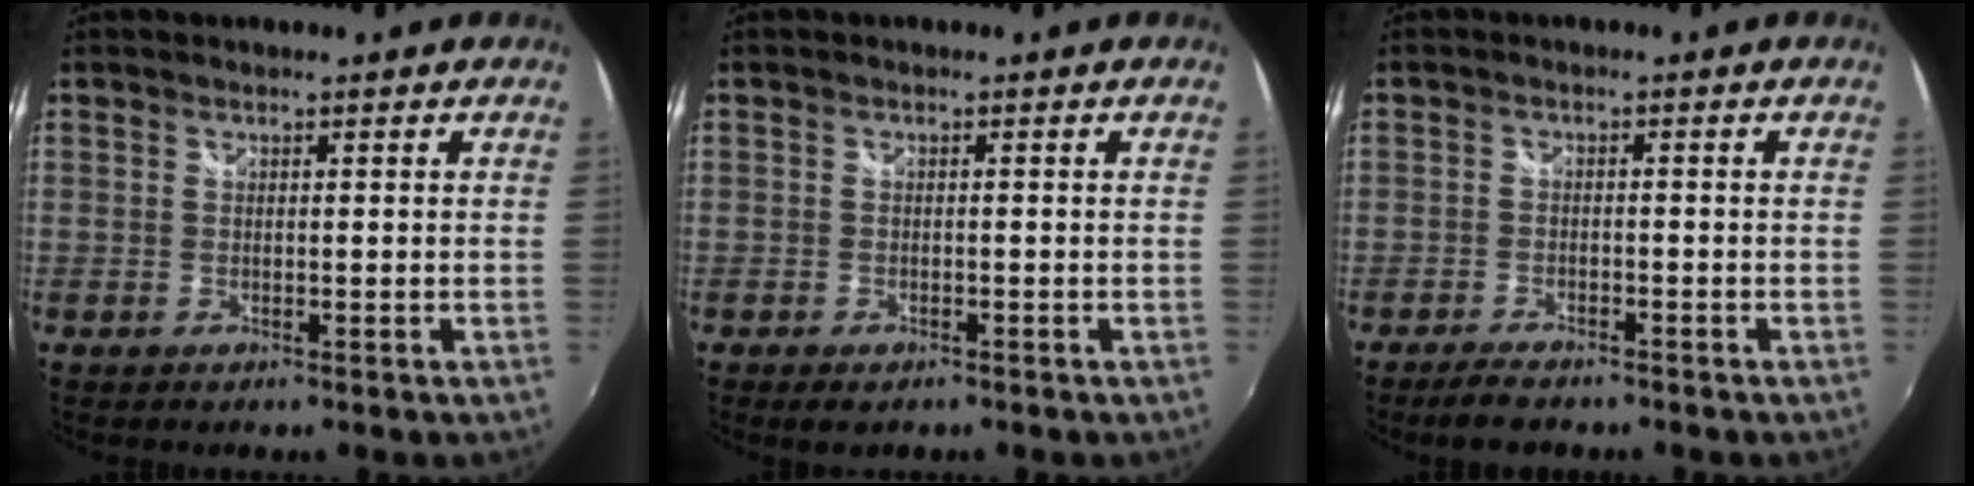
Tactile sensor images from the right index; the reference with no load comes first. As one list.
[{"total": 2.5, "force": [-1.8, 1.2, 1.2], "torque": [-0.027, -0.012, -0.028]}, {"total": 4.3, "force": [-3.8, 1.1, 1.8], "torque": [-0.050, -0.009, -0.065]}]